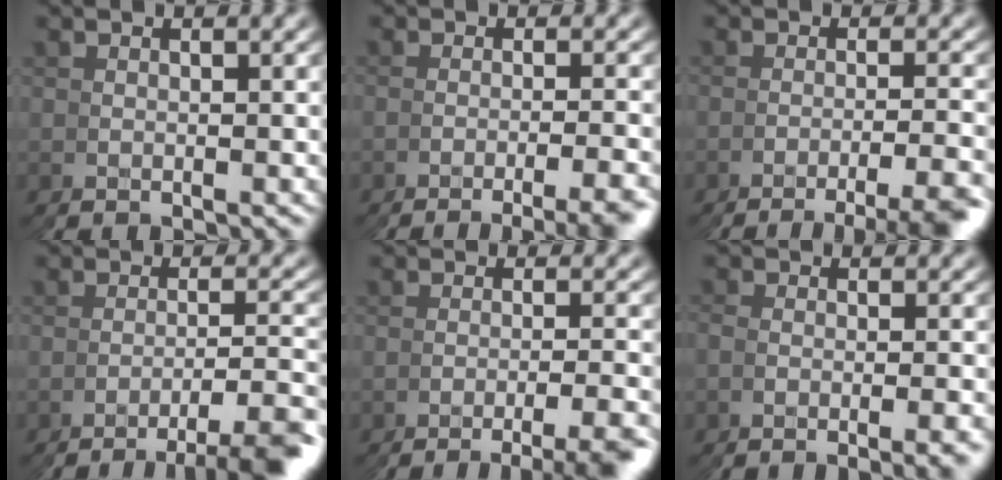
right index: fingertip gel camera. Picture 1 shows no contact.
{"total": 3.6, "force": [-2.8, -2.0, 1.0], "torque": [-0.007, 0.015, -0.053]}
{"total": 4.9, "force": [-4.0, -1.8, 2.2], "torque": [-0.022, 0.012, -0.072]}
{"total": 5.8, "force": [-4.8, -1.6, 2.8], "torque": [-0.031, 0.015, -0.085]}
{"total": 4.6, "force": [-3.7, -1.9, 1.8], "torque": [-0.018, 0.013, -0.067]}
{"total": 2.9, "force": [-1.6, -2.2, -0.8], "torque": [0.016, 0.020, -0.038]}